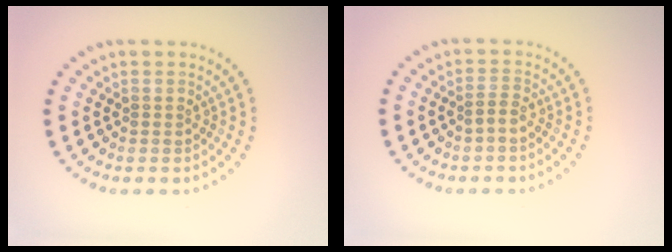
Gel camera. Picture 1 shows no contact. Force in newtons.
{"total": 1.0, "press": 0.8, "slide": 0.7}